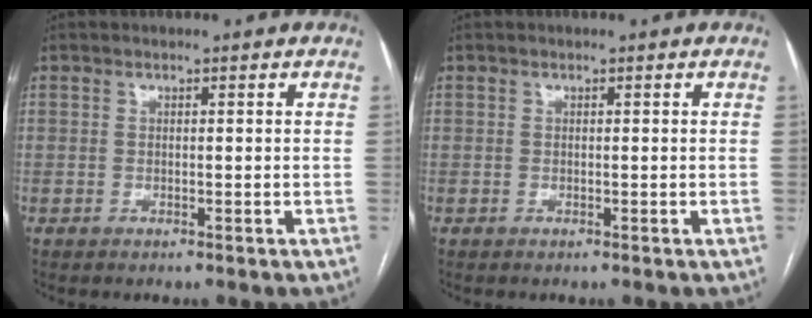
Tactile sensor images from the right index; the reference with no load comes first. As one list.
[{"total": 0.0}]